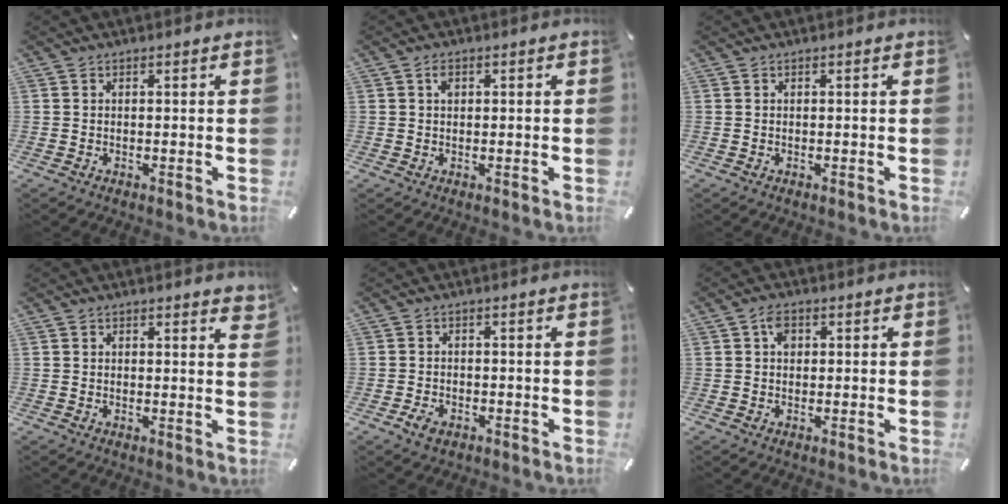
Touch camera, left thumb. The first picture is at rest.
{"total": 1.6, "force": [0.4, 1.1, 1.2], "torque": [-0.016, 0.002, 0.004]}
{"total": 0.0}
{"total": 1.7, "force": [1.2, 0.8, 0.8], "torque": [-0.001, -0.004, 0.019]}
{"total": 2.7, "force": [-1.5, 1.9, 1.3], "torque": [-0.030, 0.004, -0.029]}
{"total": 3.1, "force": [0.6, 2.3, 1.9], "torque": [-0.025, 0.003, 0.005]}